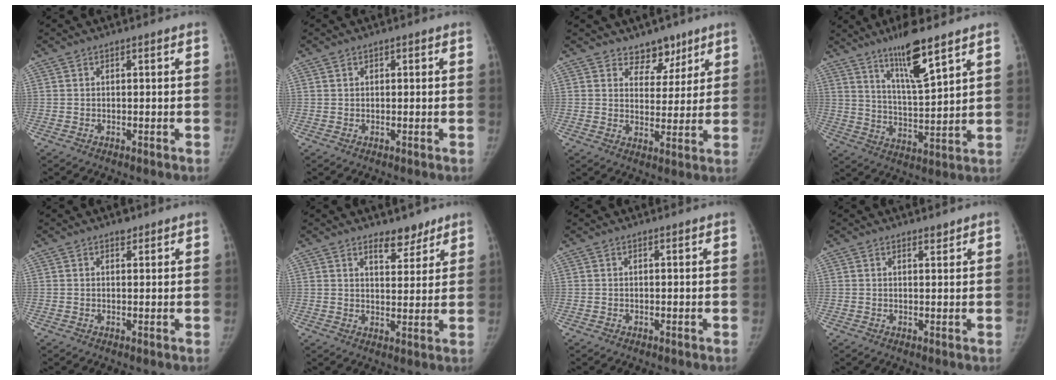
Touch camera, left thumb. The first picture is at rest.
{"total": 0.9, "force": [0.3, 0.8, 0.2], "torque": [0.003, 0.002, 0.004]}
{"total": 6.4, "force": [4.7, 4.1, 1.3], "torque": [0.022, -0.030, 0.075]}
{"total": 11.7, "force": [7.6, 1.9, 8.6], "torque": [-0.146, -0.051, 0.140]}
{"total": 1.4, "force": [1.0, 0.9, 0.5], "torque": [0.002, -0.005, 0.013]}
{"total": 5.5, "force": [4.1, 2.8, 2.3], "torque": [-0.004, -0.029, 0.064]}
{"total": 0.0}
{"total": 1.1, "force": [1.0, 0.4, 0.3], "torque": [0.005, -0.009, 0.016]}